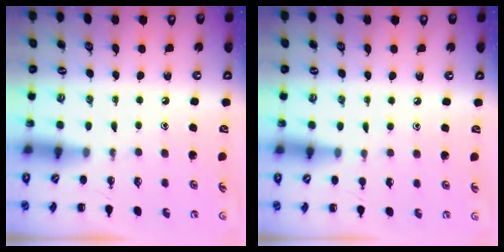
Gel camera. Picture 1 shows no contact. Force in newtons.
{"total": 2.9, "press": 2.6, "slide": 1.2}